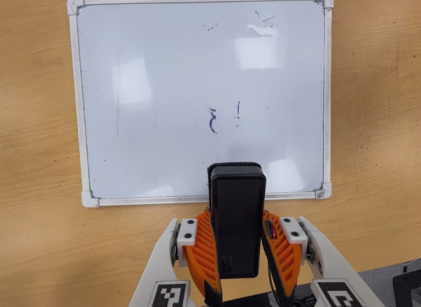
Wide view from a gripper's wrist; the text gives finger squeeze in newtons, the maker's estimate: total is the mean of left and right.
{"total": 6.3, "left": 5.6, "right": 7.0}